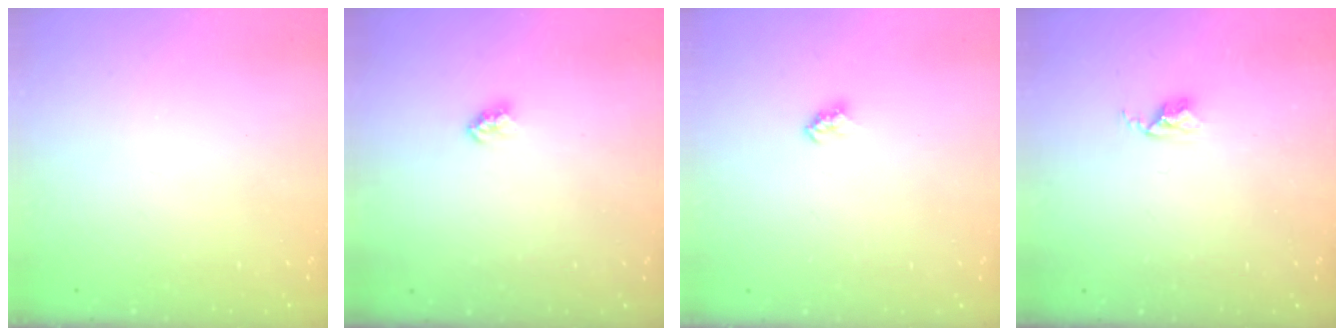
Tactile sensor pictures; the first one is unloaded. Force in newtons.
{"total": 2.3, "press": 2.3, "slide": 0.1}
{"total": 2.4, "press": 2.4, "slide": 0.2}
{"total": 2.6, "press": 2.6, "slide": 0.4}